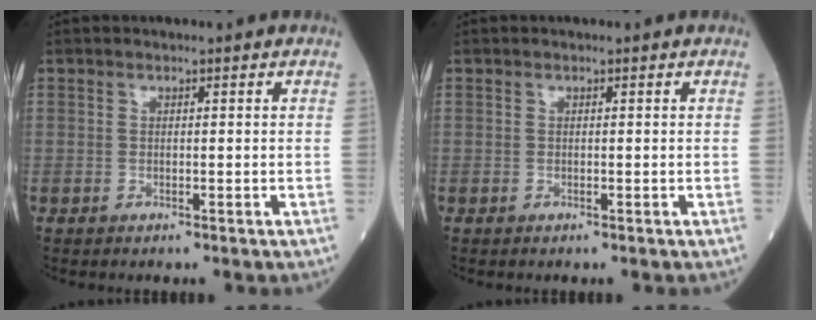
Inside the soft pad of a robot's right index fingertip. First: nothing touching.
{"total": 0.0}